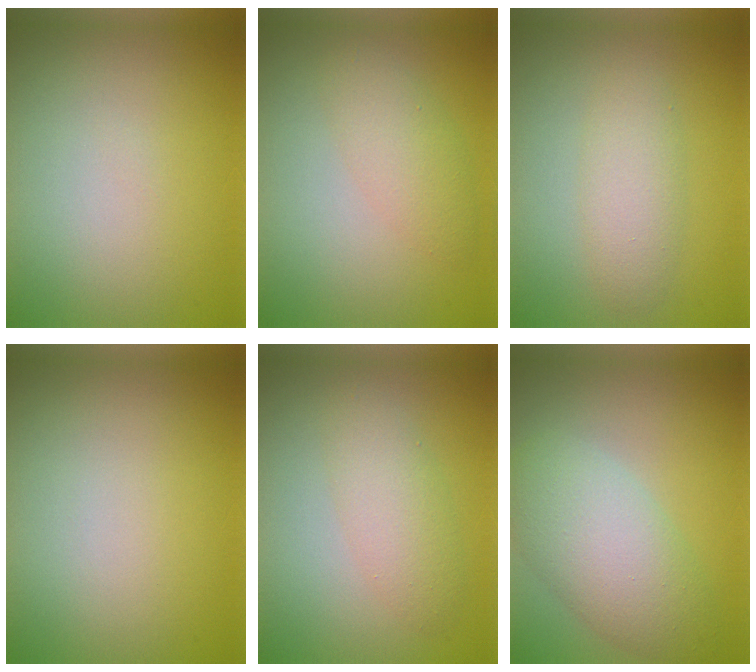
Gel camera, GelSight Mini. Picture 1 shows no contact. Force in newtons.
{"total": 2.7, "press": 2.7, "slide": 0.0}
{"total": 2.9, "press": 2.9, "slide": 0.1}
{"total": 0.0}
{"total": 2.9, "press": 2.9, "slide": 0.1}
{"total": 6.5, "press": 6.5, "slide": 0.4}